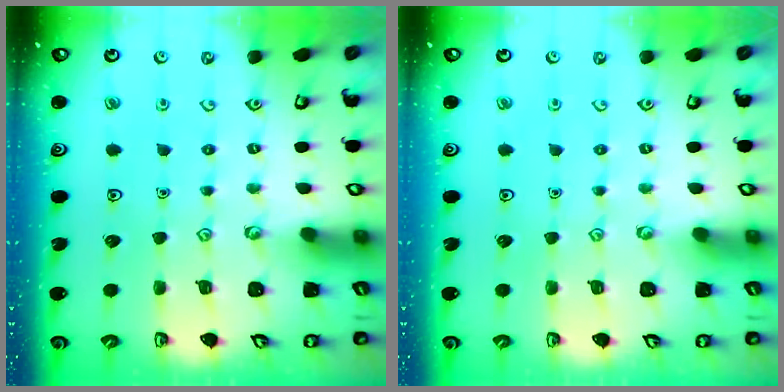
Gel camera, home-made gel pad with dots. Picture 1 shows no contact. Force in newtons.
{"total": 0.0}